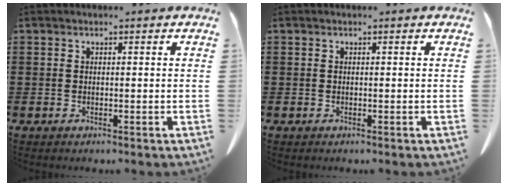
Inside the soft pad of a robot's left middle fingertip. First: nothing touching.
{"total": 0.0}